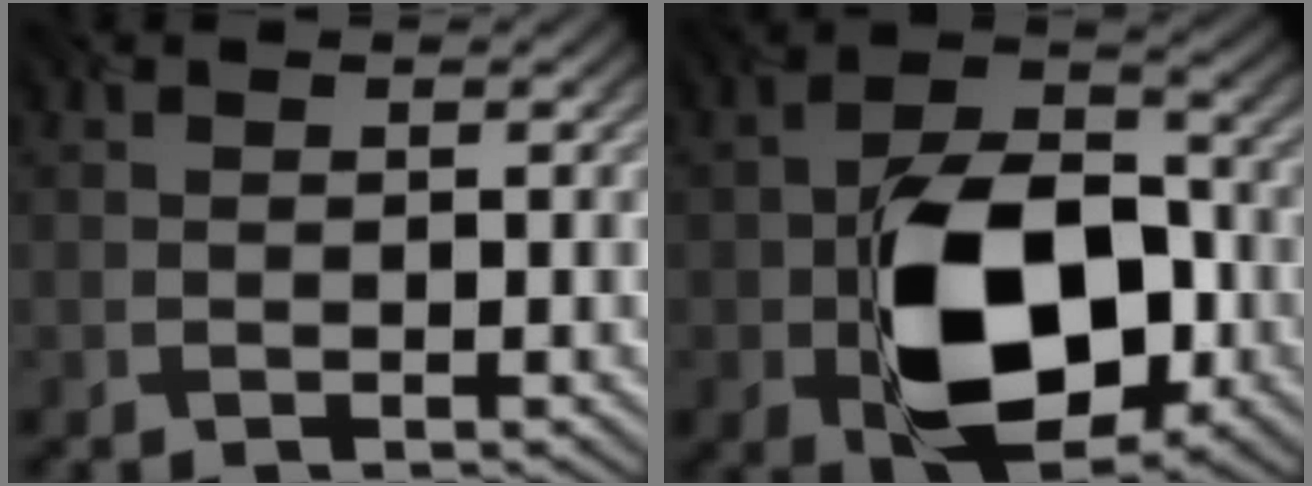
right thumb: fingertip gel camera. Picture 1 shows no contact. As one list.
[{"total": 13.6, "force": [-3.9, 8.7, 9.7], "torque": [-0.168, -0.022, -0.061]}]